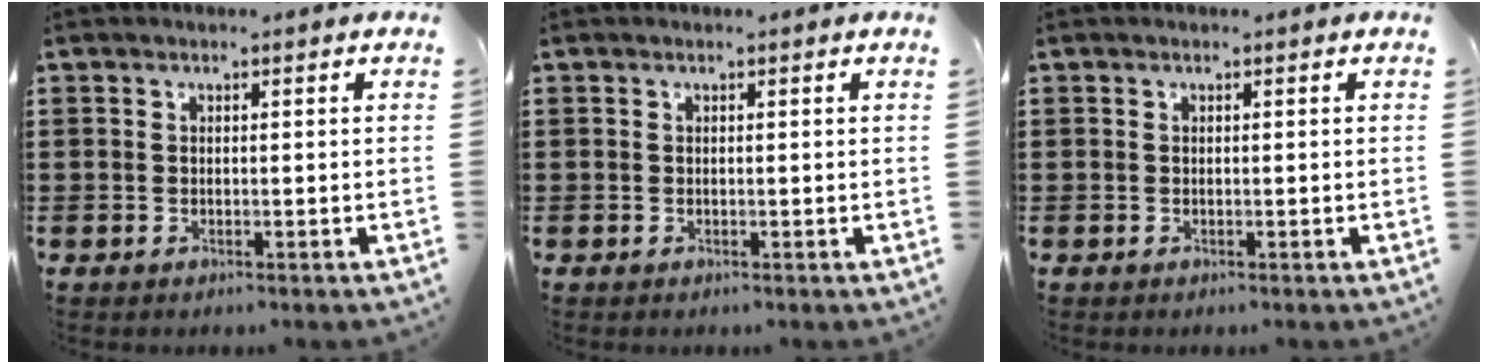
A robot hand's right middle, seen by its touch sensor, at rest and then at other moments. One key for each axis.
{"total": 0.0}
{"total": 0.0}